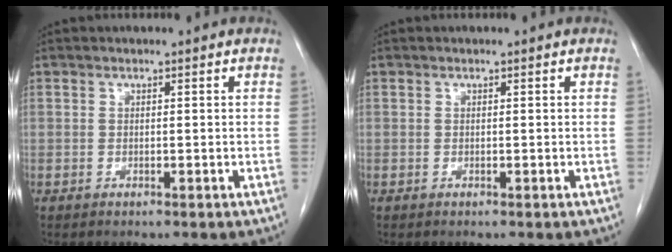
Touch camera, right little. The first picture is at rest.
{"total": 0.0}